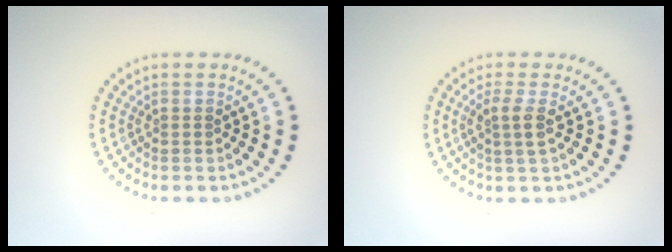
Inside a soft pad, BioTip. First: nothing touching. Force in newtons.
{"total": 1.9, "press": 1.6, "slide": 1.0}